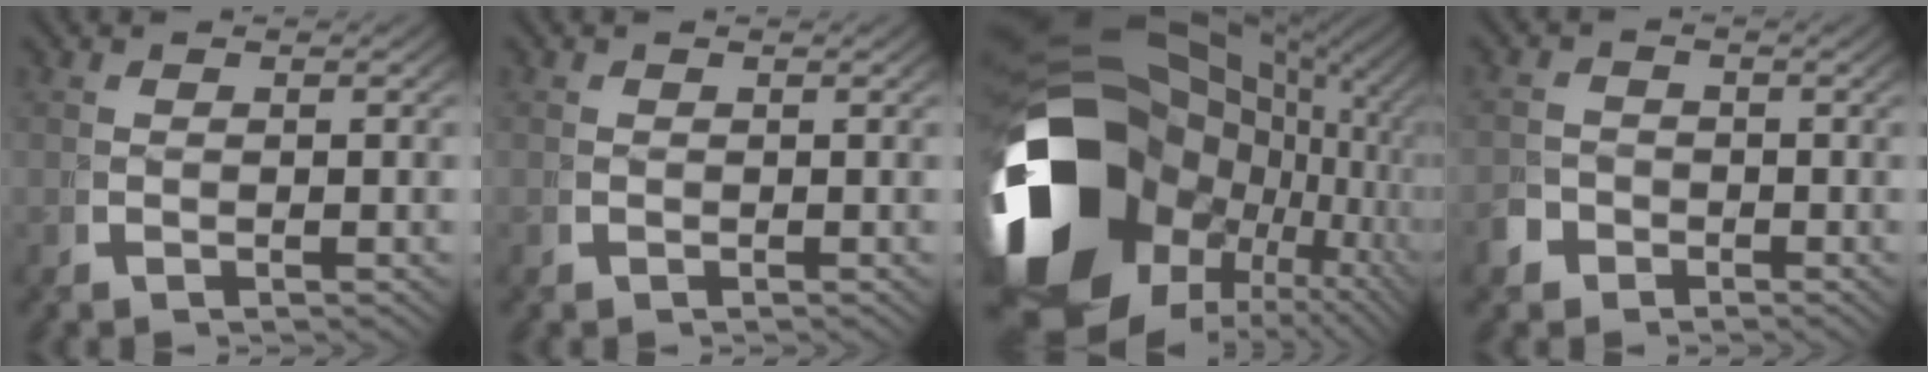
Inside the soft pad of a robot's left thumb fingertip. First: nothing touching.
{"total": 1.0, "force": [-0.4, 0.6, -0.6], "torque": [0.011, -0.008, -0.003]}
{"total": 27.5, "force": [-0.3, 17.5, 21.2], "torque": [-0.351, -0.028, 0.000]}
{"total": 3.1, "force": [-2.2, 2.0, -0.9], "torque": [0.019, -0.014, -0.040]}